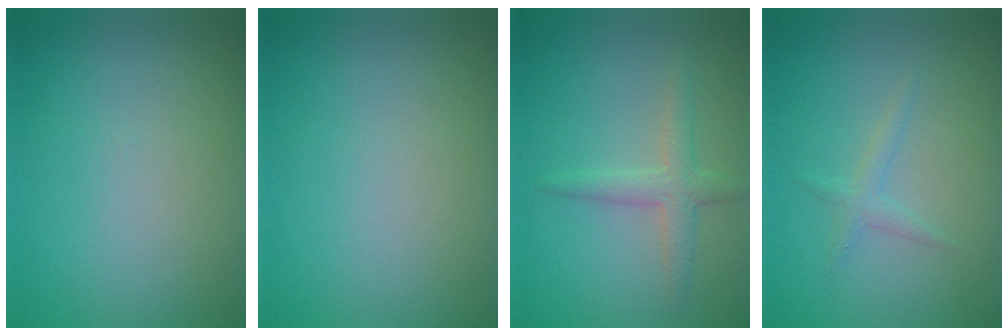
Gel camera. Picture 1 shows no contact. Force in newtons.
{"total": 0.0}
{"total": 2.3, "press": 2.3, "slide": 0.1}
{"total": 1.2, "press": 1.2, "slide": 0.1}